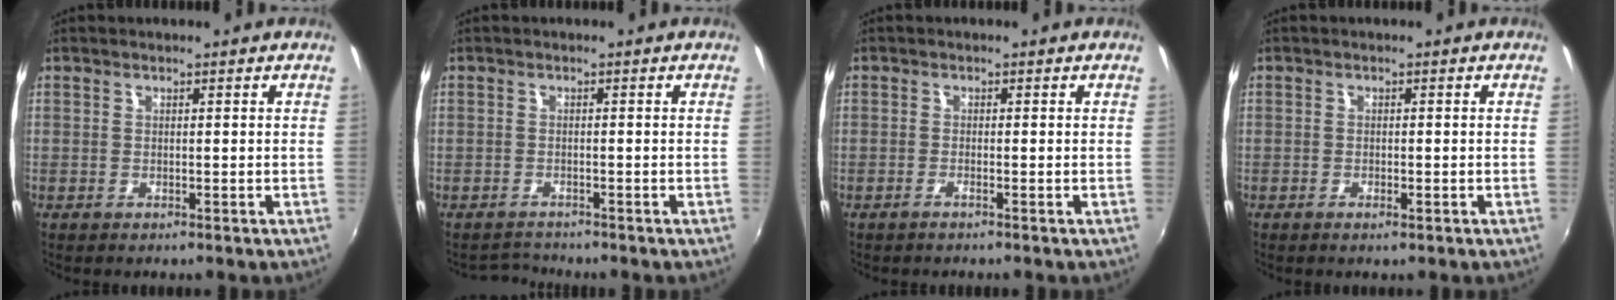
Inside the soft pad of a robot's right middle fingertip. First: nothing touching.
{"total": 2.0, "force": [-1.9, 0.2, -0.4], "torque": [-0.004, 0.000, -0.038]}
{"total": 1.1, "force": [-0.8, -0.2, 0.7], "torque": [-0.013, -0.001, -0.017]}
{"total": 1.2, "force": [-0.7, 0.5, 0.8], "torque": [-0.015, -0.003, -0.012]}